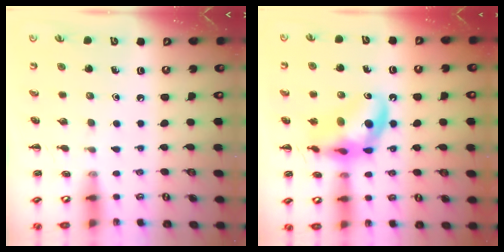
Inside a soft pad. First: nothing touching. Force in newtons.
{"total": 14.8, "press": 14.3, "slide": 3.7}